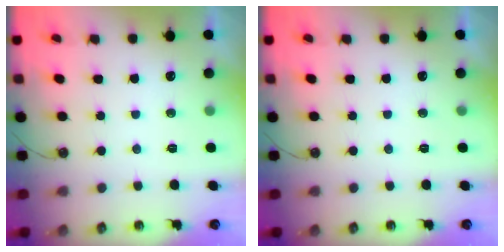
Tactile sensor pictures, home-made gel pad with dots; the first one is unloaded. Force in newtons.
{"total": 0.0}